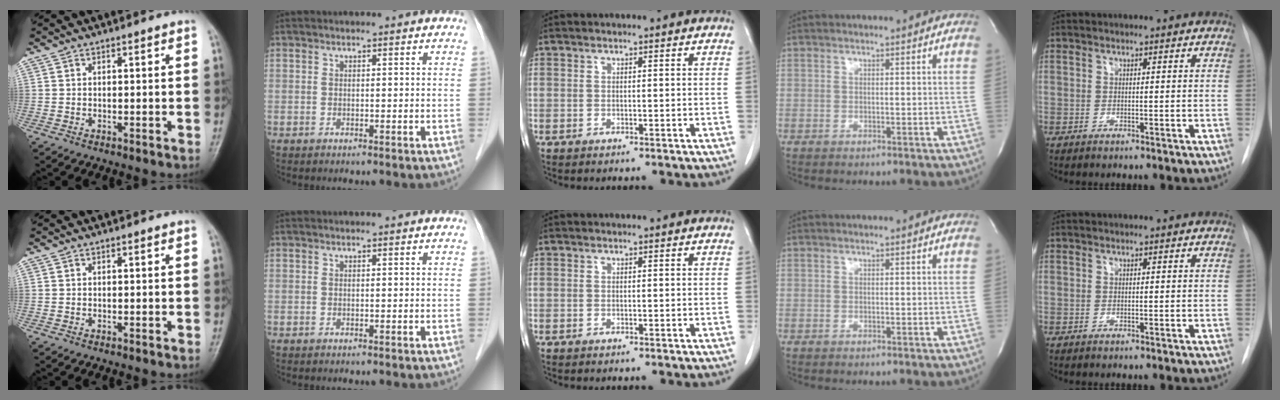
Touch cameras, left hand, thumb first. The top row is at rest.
{}